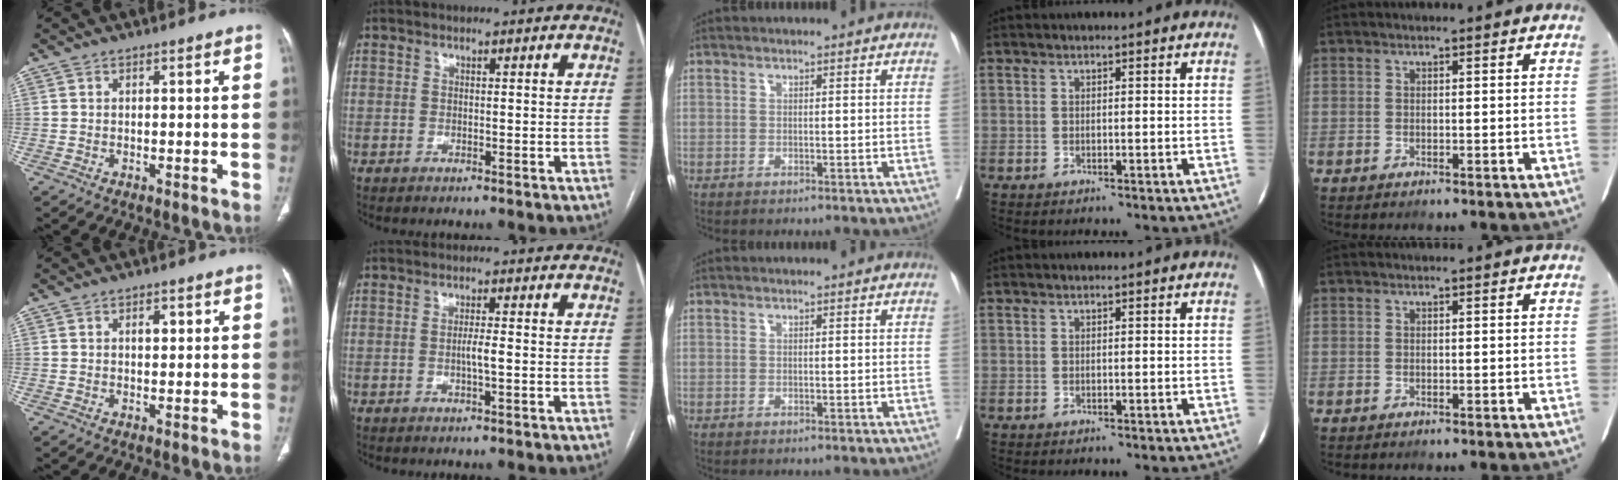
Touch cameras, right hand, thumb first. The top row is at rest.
{"thumb": {"total": 1.9, "force": [0.6, 1.2, 1.4], "torque": [-0.016, 0.000, 0.008]}, "index": {"total": 2.1, "force": [-0.5, 0.0, 2.1], "torque": [-0.039, 0.000, -0.009]}}